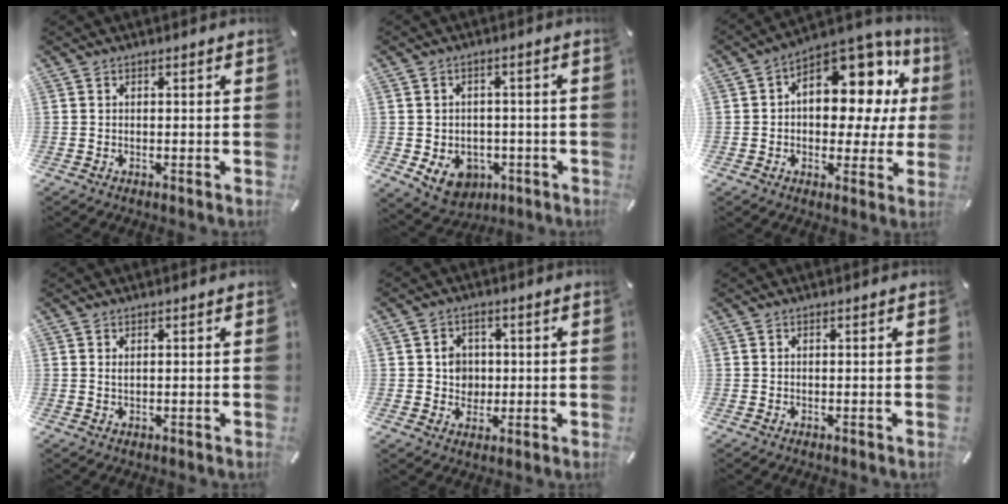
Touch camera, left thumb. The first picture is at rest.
{"total": 7.7, "force": [-2.7, 6.2, 3.6], "torque": [-0.053, 0.015, -0.050]}
{"total": 14.9, "force": [6.2, 9.1, 10.0], "torque": [-0.129, -0.057, 0.105]}
{"total": 0.9, "force": [0.3, 0.4, 0.7], "torque": [-0.015, 0.000, 0.005]}
{"total": 5.2, "force": [0.2, 5.0, 1.3], "torque": [-0.013, 0.002, -0.001]}
{"total": 0.0}